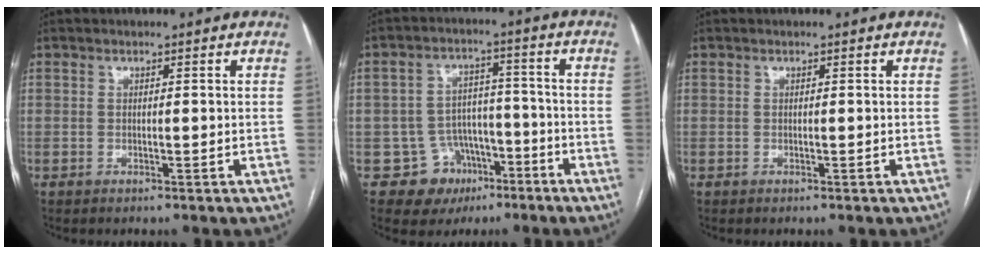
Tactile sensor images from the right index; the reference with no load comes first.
{"total": 8.2, "force": [-4.1, 7.0, 1.0], "torque": [-0.003, 0.023, -0.052]}
{"total": 0.0}